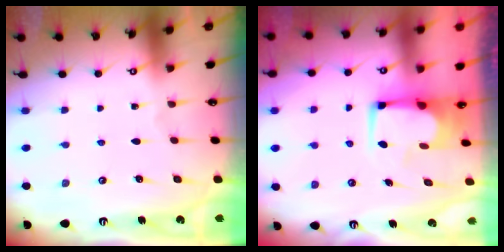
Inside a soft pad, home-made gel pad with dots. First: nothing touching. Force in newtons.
{"total": 3.8, "press": 3.7, "slide": 0.4}